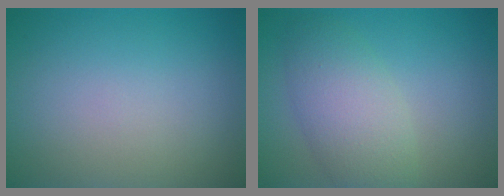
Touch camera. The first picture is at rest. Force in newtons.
{"total": 3.7, "press": 3.7, "slide": 0.3}